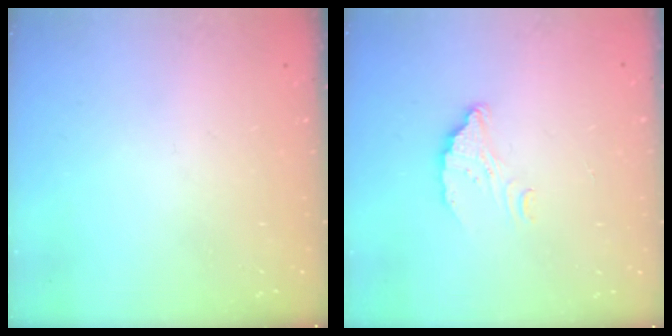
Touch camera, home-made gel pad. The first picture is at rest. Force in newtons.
{"total": 4.3, "press": 4.3, "slide": 0.1}